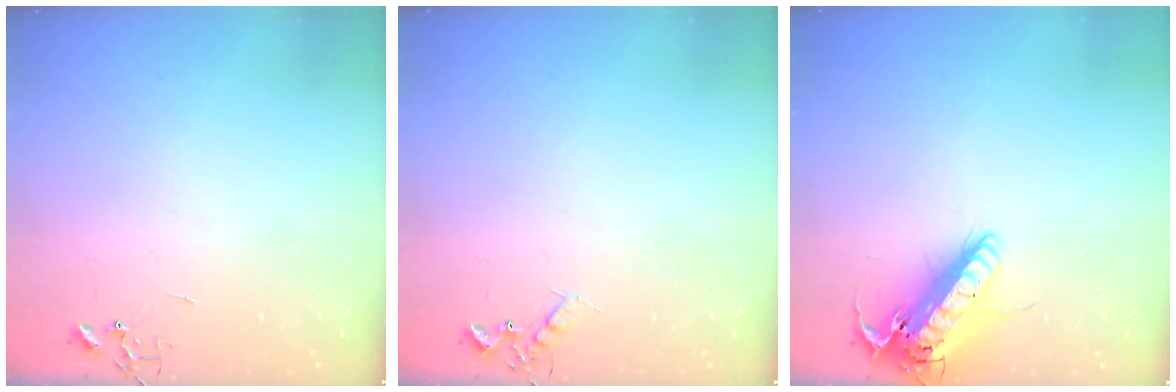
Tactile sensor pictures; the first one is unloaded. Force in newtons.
{"total": 5.8, "press": 5.7, "slide": 0.6}
{"total": 17.8, "press": 17.5, "slide": 3.3}